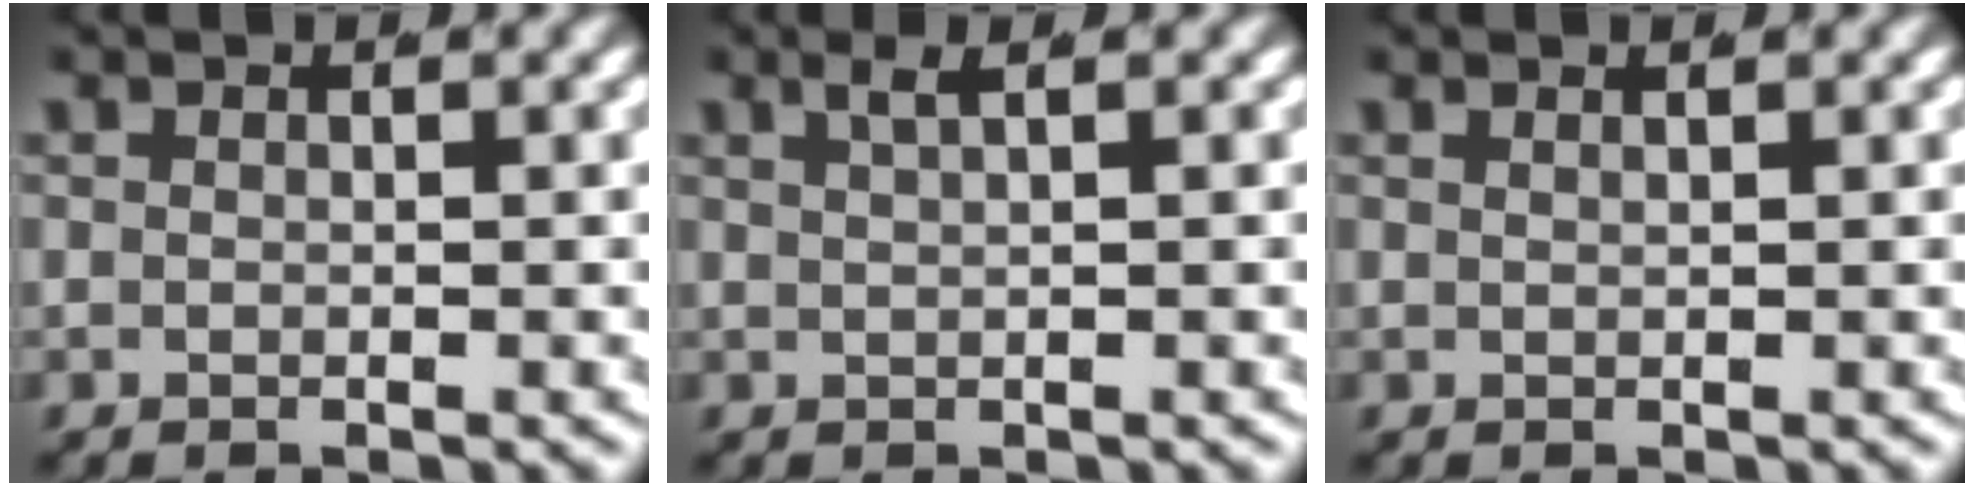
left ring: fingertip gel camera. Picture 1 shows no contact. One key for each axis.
{"total": 1.8, "fx": 1.1, "fy": 0.0, "fz": 1.4, "tx": -0.017, "ty": 0.004, "tz": 0.022}
{"total": 0.8, "fx": 0.6, "fy": -0.5, "fz": 0.3, "tx": -0.001, "ty": -0.002, "tz": 0.014}